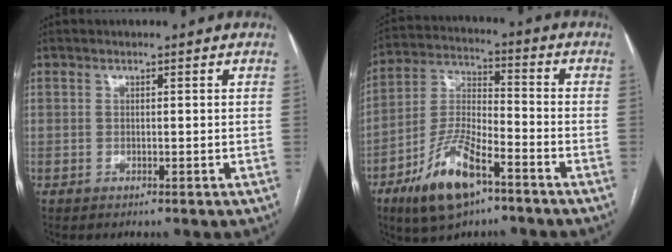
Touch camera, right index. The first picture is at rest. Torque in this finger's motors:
{"motor_torque": [1.08, -1.06, 0.60, 0.14]}